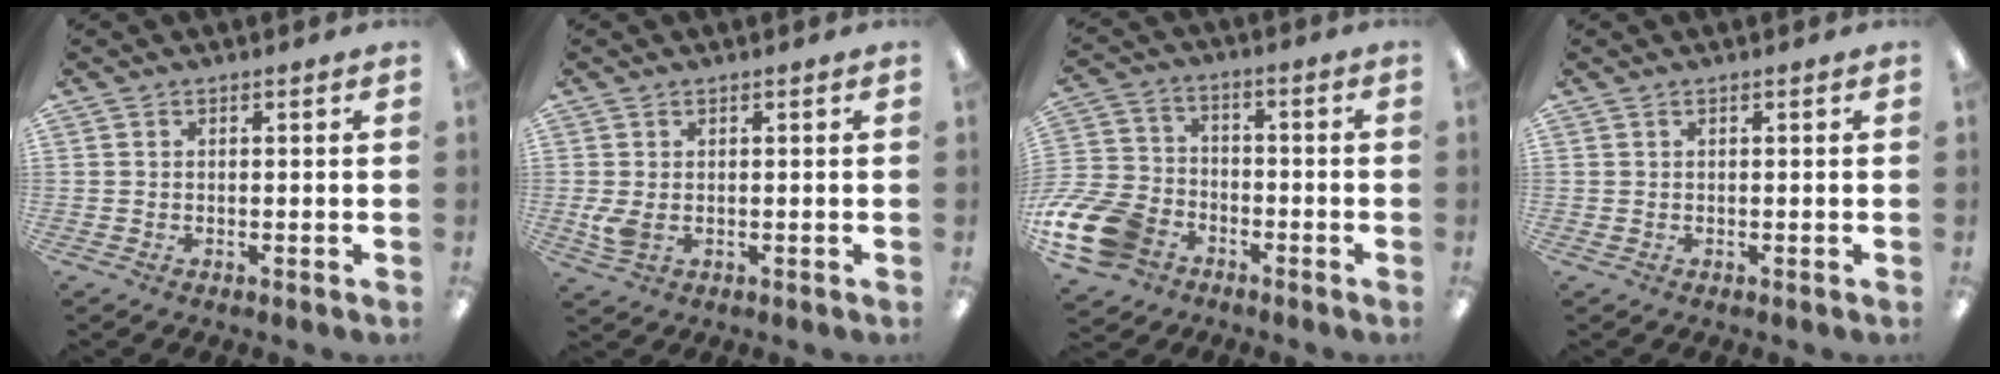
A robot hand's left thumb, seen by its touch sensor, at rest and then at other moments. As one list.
[{"total": 3.9, "force": [-0.3, 2.4, 3.0], "torque": [-0.073, -0.007, -0.011]}, {"total": 14.6, "force": [-7.3, 10.2, 7.4], "torque": [-0.161, 0.054, -0.130]}, {"total": 0.0}]